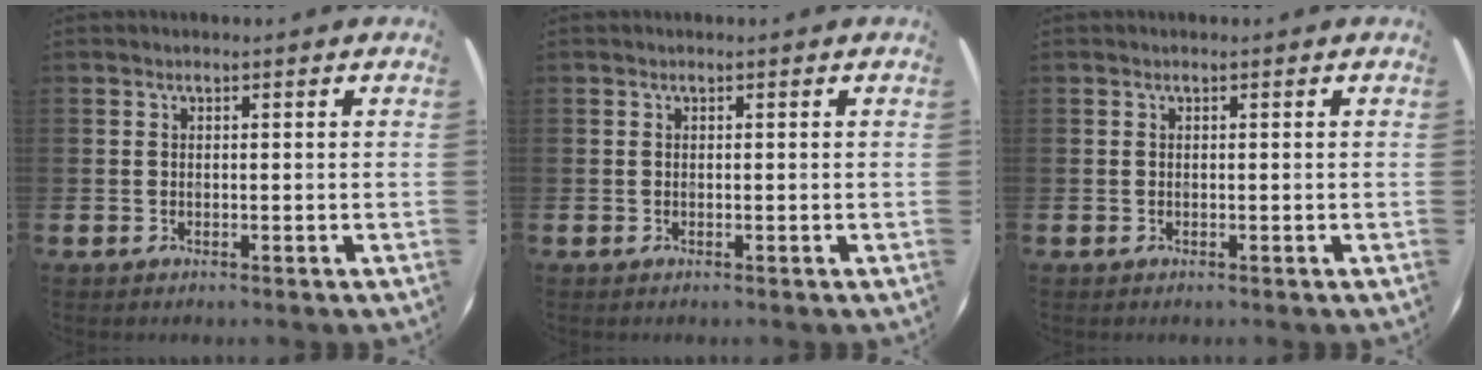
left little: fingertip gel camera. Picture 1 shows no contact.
{"total": 0.0}
{"total": 0.0}